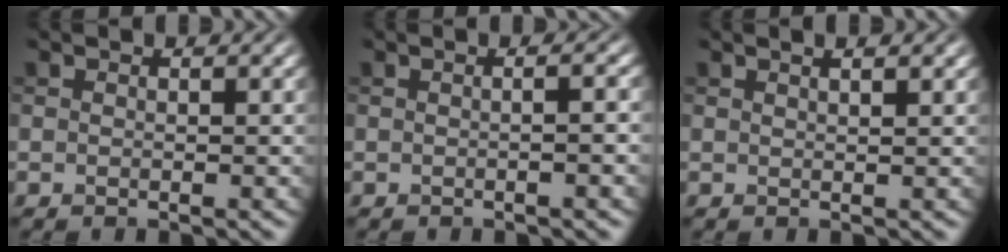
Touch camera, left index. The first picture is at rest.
{"total": 2.6, "force": [0.0, 1.1, 2.4], "torque": [-0.009, 0.006, -0.012]}
{"total": 2.1, "force": [1.4, 0.7, 1.3], "torque": [-0.006, 0.002, 0.006]}